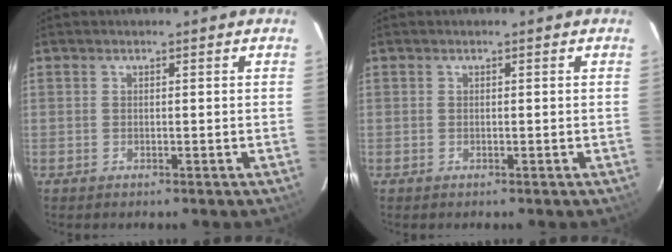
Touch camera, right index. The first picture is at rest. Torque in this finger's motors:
{"motor_torque": [0.05, 0.09, 0.02, 0.01]}